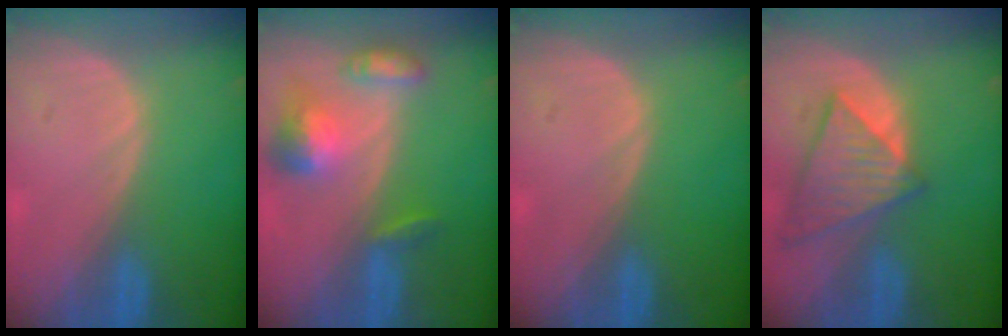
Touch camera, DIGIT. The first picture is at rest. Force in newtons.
{"total": 7.0, "press": 6.5, "slide": 2.6}
{"total": 0.0}
{"total": 8.4, "press": 7.4, "slide": 4.1}